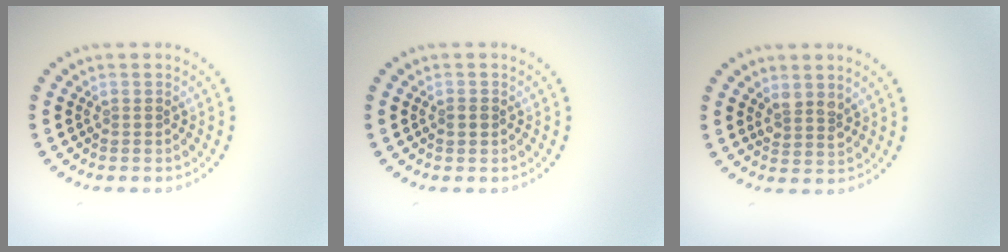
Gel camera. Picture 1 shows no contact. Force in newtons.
{"total": 1.2, "press": 1.2, "slide": 0.2}
{"total": 1.8, "press": 1.5, "slide": 0.9}